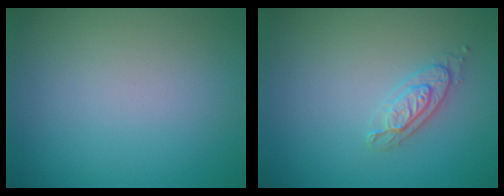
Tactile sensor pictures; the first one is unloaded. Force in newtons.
{"total": 2.1, "press": 2.1, "slide": 0.5}